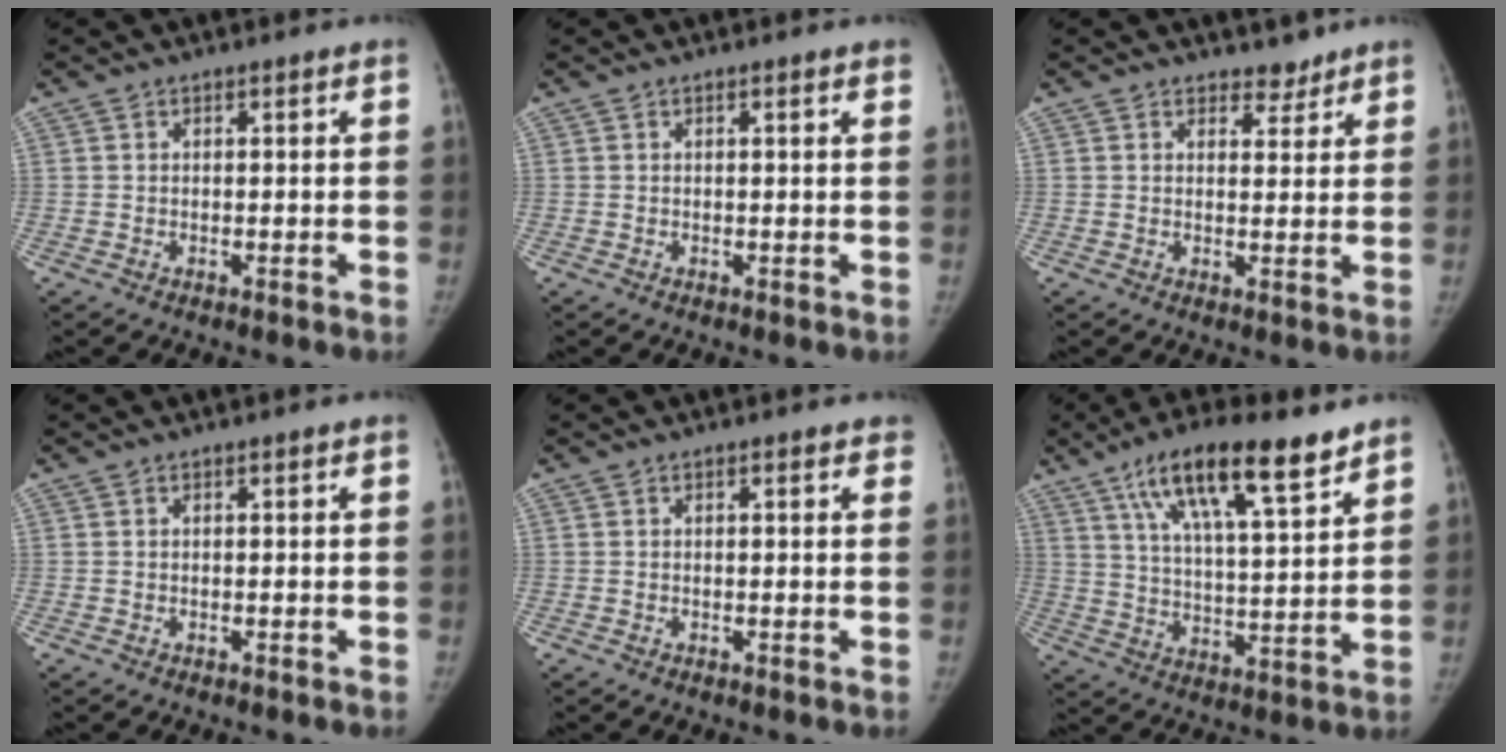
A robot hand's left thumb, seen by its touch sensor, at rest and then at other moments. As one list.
[{"total": 1.4, "force": [0.8, 0.2, 1.1], "torque": [-0.013, 0.003, 0.008]}, {"total": 2.8, "force": [2.3, 1.5, 0.2], "torque": [0.021, -0.016, 0.030]}, {"total": 0.0}, {"total": 1.6, "force": [0.9, 0.6, 1.2], "torque": [-0.007, 0.001, 0.007]}, {"total": 17.5, "force": [11.0, 4.6, 12.8], "torque": [-0.197, -0.037, 0.191]}]